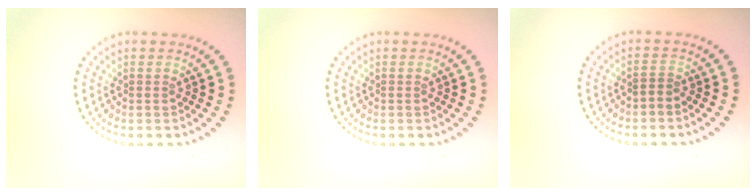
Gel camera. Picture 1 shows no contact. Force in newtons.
{"total": 0.0}
{"total": 0.6, "press": 0.3, "slide": 0.5}